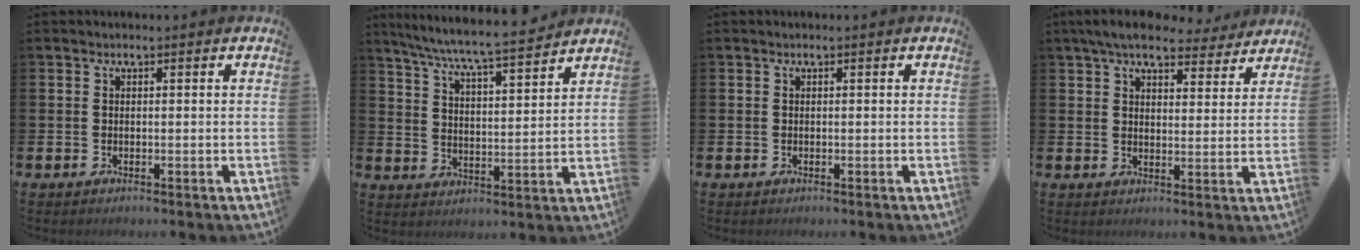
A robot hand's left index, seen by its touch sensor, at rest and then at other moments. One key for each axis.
{"total": 7.1, "fx": 6.7, "fy": -0.1, "fz": 2.4, "tx": -0.076, "ty": -0.048, "tz": 0.115}
{"total": 0.0}
{"total": 6.8, "fx": 6.1, "fy": 2.0, "fz": 2.2, "tx": -0.048, "ty": -0.031, "tz": 0.107}